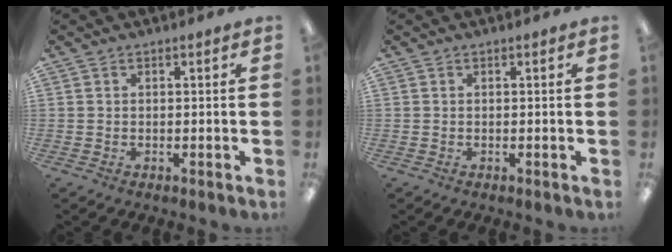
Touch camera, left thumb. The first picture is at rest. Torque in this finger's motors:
{"motor_torque": [0.00, 0.00, -0.12, 0.26, 0.00]}